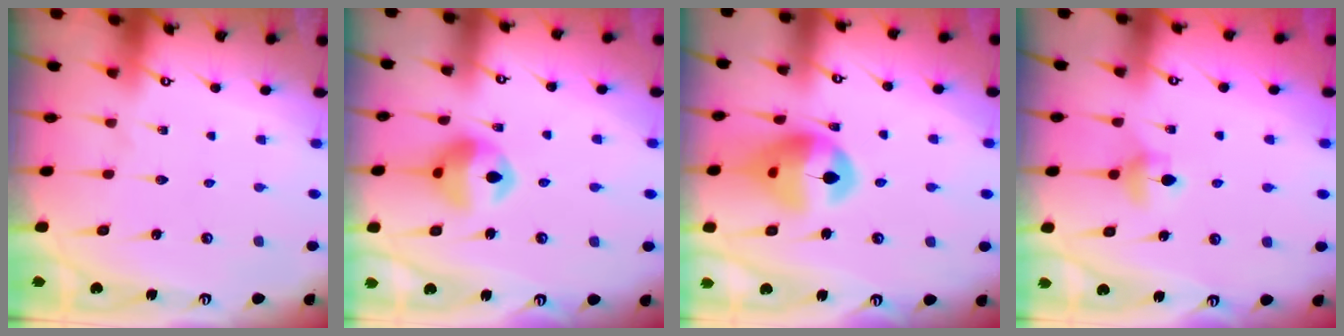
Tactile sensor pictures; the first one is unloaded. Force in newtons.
{"total": 11.8, "press": 11.7, "slide": 1.0}
{"total": 14.0, "press": 13.9, "slide": 1.9}
{"total": 5.2, "press": 5.1, "slide": 0.7}